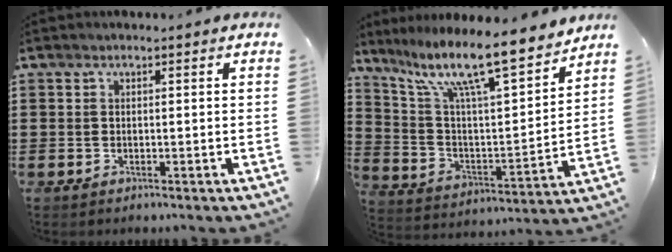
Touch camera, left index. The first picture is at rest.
{"total": 12.0, "force": [9.3, 1.5, 7.4], "torque": [-0.162, -0.062, 0.149]}